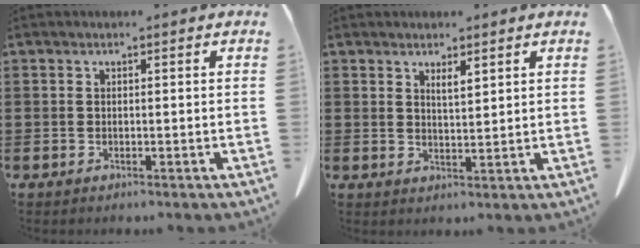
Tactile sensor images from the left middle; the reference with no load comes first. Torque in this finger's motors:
{"motor_torque": [0.09, 0.27, 0.07, 0.03]}